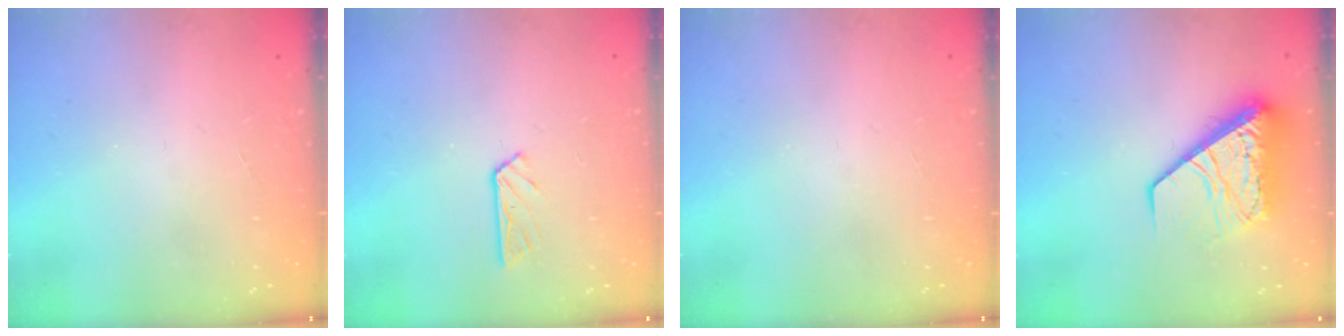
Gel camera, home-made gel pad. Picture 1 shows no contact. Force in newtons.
{"total": 3.4, "press": 3.3, "slide": 0.4}
{"total": 0.0}
{"total": 14.5, "press": 14.4, "slide": 1.8}